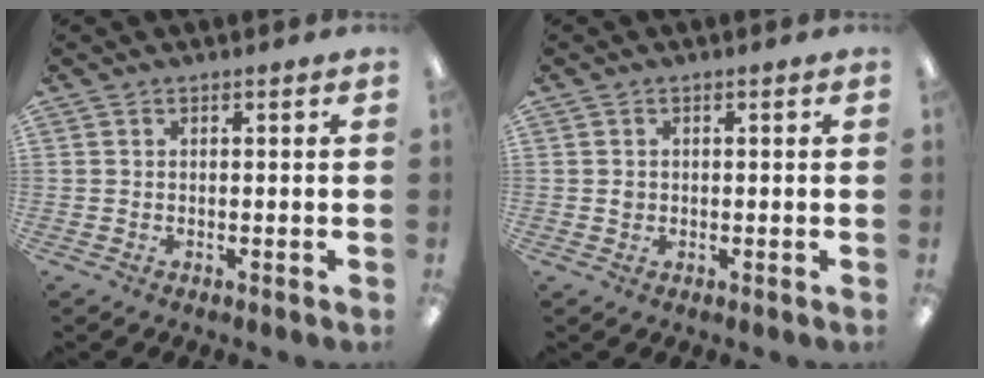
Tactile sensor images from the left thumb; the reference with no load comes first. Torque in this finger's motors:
{"motor_torque": [-0.03, 0.01, -0.02, 0.02, -0.01]}